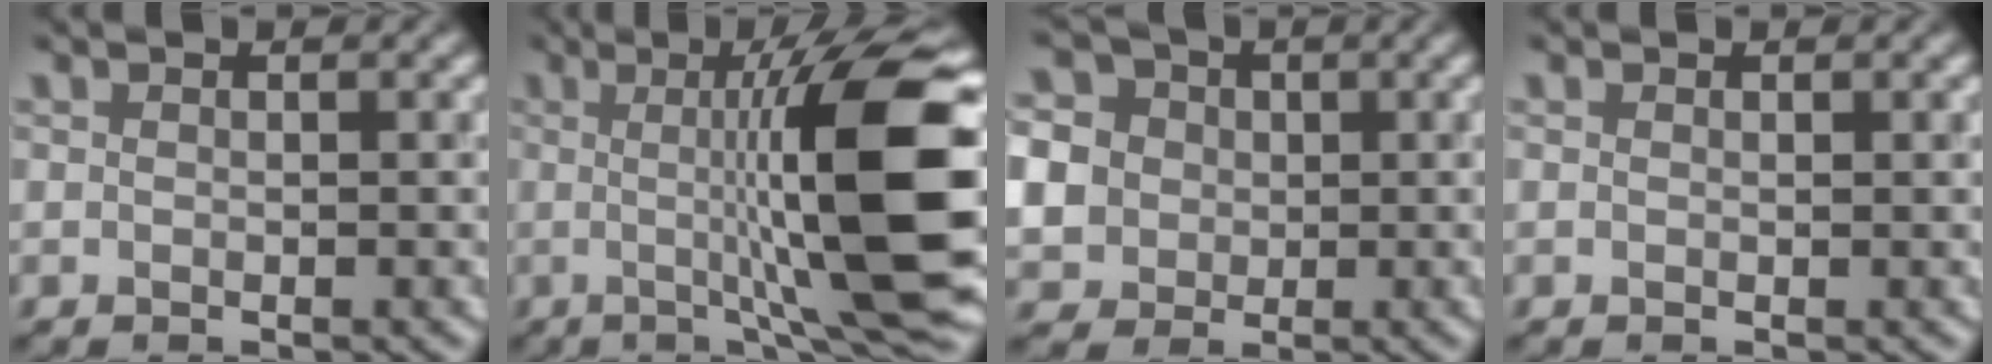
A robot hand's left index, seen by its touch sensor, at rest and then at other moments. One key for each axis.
{"total": 13.5, "fx": 0.5, "fy": 2.4, "fz": 13.3, "tx": -0.173, "ty": 0.004, "tz": 0.007}
{"total": 8.9, "fx": 1.2, "fy": 8.0, "fz": 3.6, "tx": -0.093, "ty": 0.019, "tz": 0.010}
{"total": 0.0}